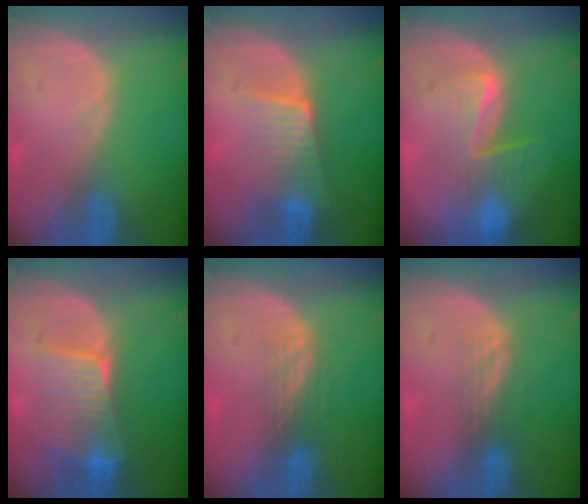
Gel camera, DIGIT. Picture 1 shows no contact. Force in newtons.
{"total": 6.5, "press": 5.8, "slide": 2.9}
{"total": 7.1, "press": 6.9, "slide": 1.9}
{"total": 6.6, "press": 6.6, "slide": 0.6}
{"total": 3.4, "press": 2.8, "slide": 1.9}
{"total": 3.4, "press": 2.8, "slide": 1.9}